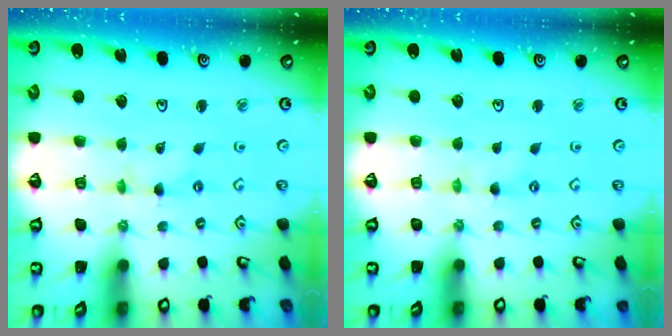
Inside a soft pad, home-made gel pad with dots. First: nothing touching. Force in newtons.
{"total": 1.1, "press": 1.0, "slide": 0.4}